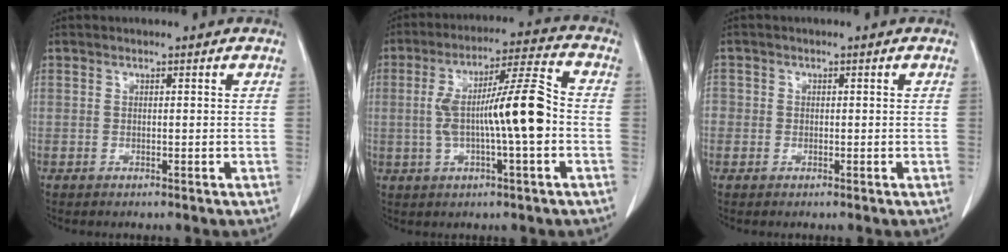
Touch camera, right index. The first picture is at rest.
{"total": 12.4, "force": [-1.1, 1.0, 12.3], "torque": [-0.217, 0.022, -0.021]}
{"total": 1.5, "force": [-0.4, 1.4, 0.2], "torque": [0.003, 0.004, -0.011]}